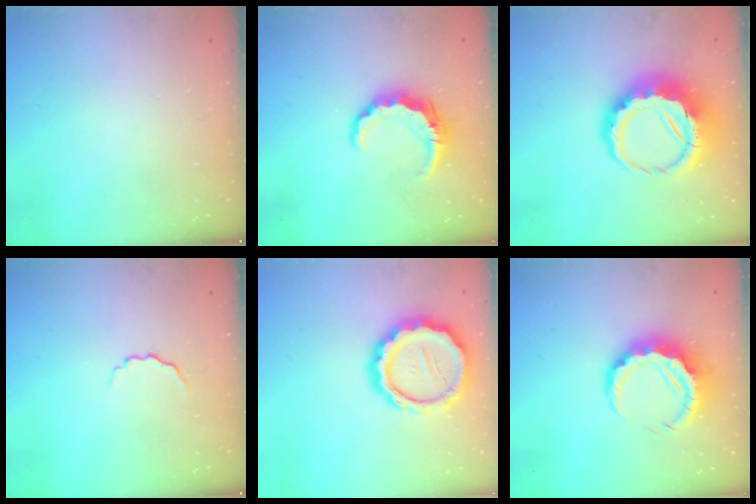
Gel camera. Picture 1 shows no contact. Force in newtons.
{"total": 7.6, "press": 7.6, "slide": 1.0}
{"total": 13.8, "press": 13.5, "slide": 2.8}
{"total": 3.1, "press": 3.0, "slide": 0.7}
{"total": 17.5, "press": 17.2, "slide": 3.3}
{"total": 9.7, "press": 9.5, "slide": 1.8}